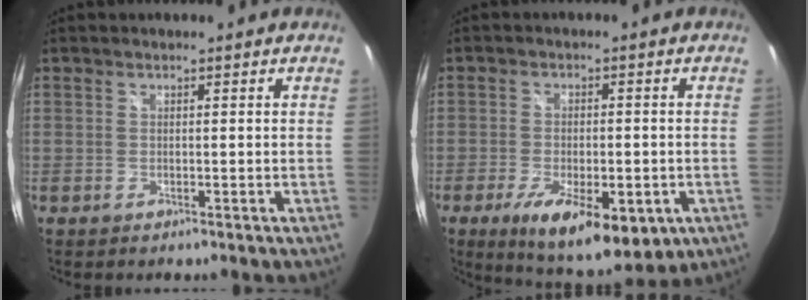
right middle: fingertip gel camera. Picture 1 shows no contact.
{"total": 15.5, "force": [-7.3, 6.2, 12.2], "torque": [-0.225, -0.044, -0.100]}